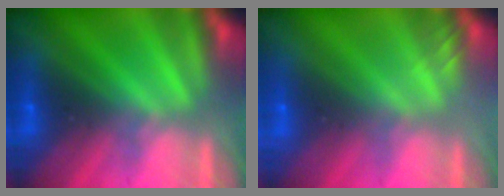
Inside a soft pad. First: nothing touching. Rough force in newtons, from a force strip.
{"total": 2.0}